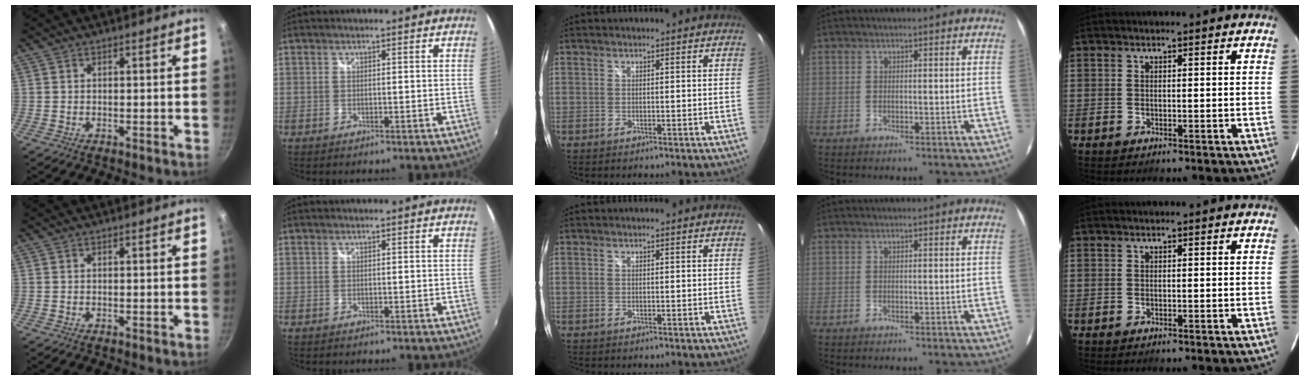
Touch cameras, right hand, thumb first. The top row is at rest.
{}